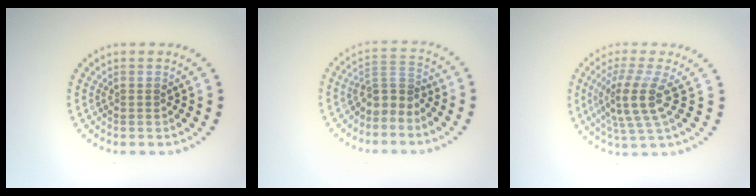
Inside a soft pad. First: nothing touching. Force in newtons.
{"total": 2.4, "press": 1.8, "slide": 1.7}
{"total": 4.0, "press": 3.1, "slide": 2.6}